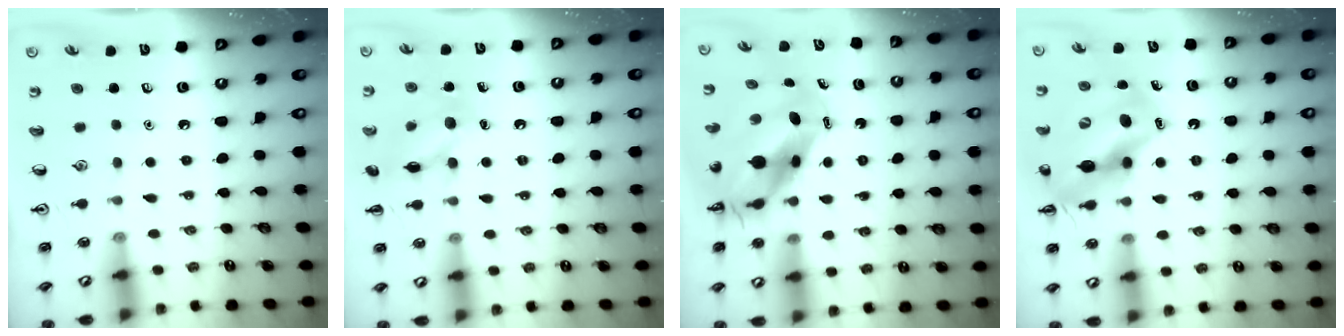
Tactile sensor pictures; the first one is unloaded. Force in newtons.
{"total": 10.9, "press": 10.9, "slide": 0.5}
{"total": 8.4, "press": 8.0, "slide": 2.4}
{"total": 14.3, "press": 13.8, "slide": 3.7}